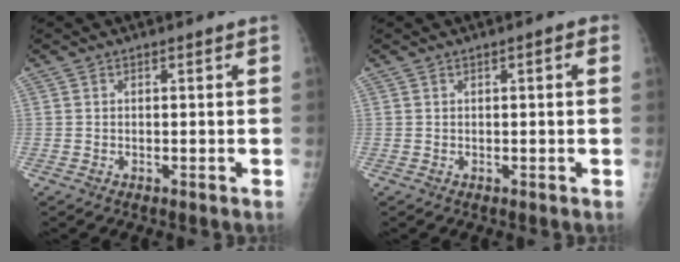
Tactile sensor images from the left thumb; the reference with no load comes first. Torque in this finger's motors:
{"motor_torque": [-0.54, -0.23, -0.02, 0.00, 0.00]}